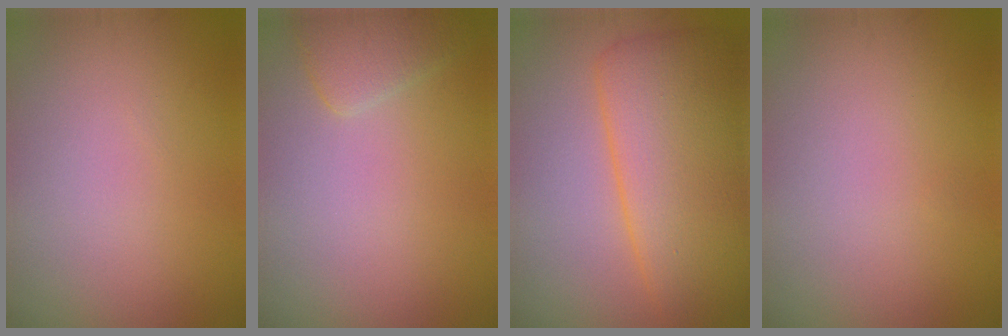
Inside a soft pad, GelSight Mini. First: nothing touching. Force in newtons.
{"total": 2.1, "press": 2.1, "slide": 0.2}
{"total": 8.0, "press": 8.0, "slide": 0.3}
{"total": 0.0}